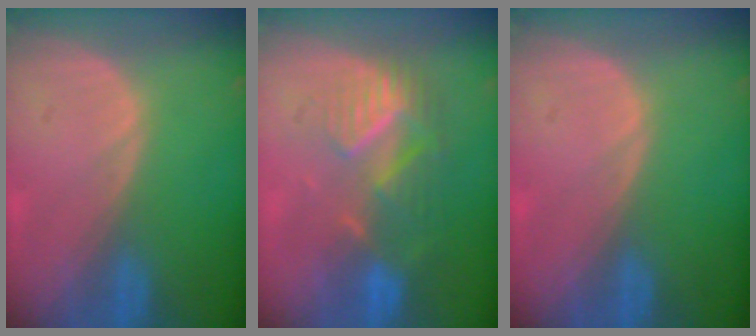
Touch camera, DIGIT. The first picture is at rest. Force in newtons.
{"total": 9.0, "press": 7.9, "slide": 4.4}
{"total": 0.0}